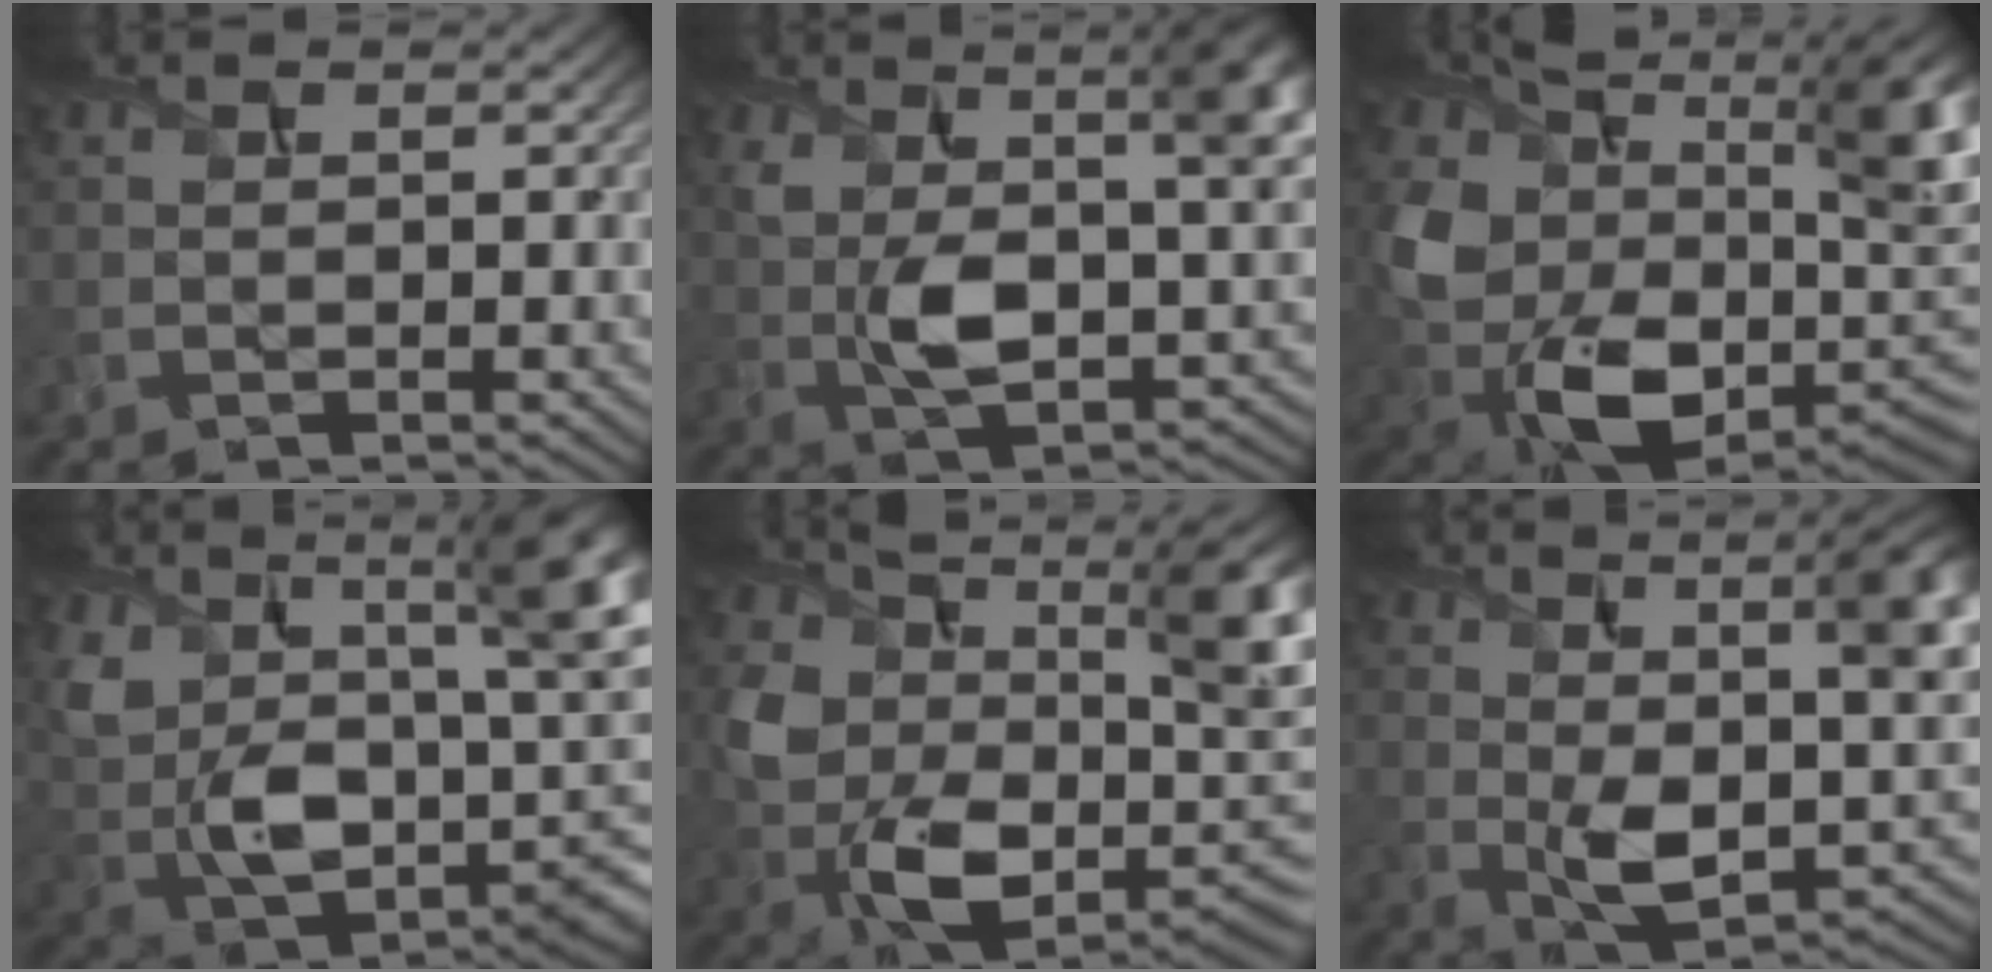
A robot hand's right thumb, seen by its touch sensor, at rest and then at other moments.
{"total": 12.4, "force": [1.7, 6.1, 10.6], "torque": [-0.191, -0.012, 0.032]}
{"total": 17.6, "force": [3.0, 11.3, 13.2], "torque": [-0.261, -0.038, 0.064]}
{"total": 15.7, "force": [2.7, 9.1, 12.5], "torque": [-0.233, -0.022, 0.062]}
{"total": 15.1, "force": [1.4, 9.3, 11.8], "torque": [-0.213, -0.034, 0.025]}
{"total": 13.6, "force": [1.8, 6.8, 11.6], "torque": [-0.190, -0.010, 0.033]}